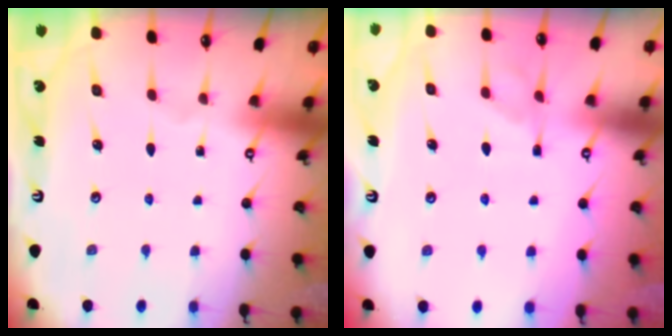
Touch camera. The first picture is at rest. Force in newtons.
{"total": 1.6, "press": 1.0, "slide": 1.2}